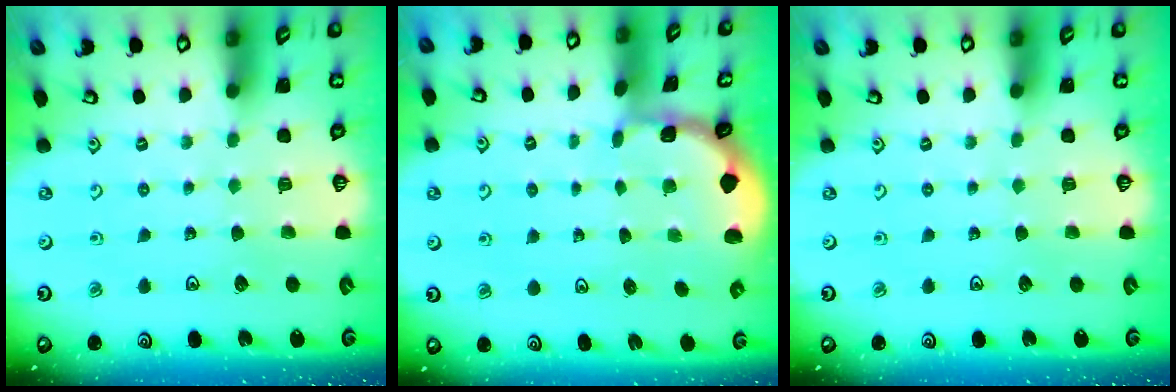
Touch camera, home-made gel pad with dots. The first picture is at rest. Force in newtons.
{"total": 1.1, "press": 1.1, "slide": 0.1}
{"total": 0.0}